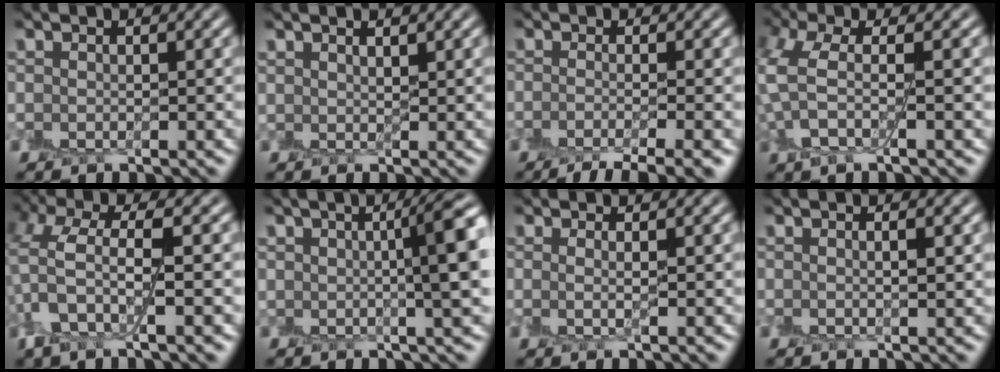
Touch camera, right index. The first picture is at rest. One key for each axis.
{"total": 0.9, "fx": 0.9, "fy": -0.2, "fz": -0.2, "tx": 0.007, "ty": 0.002, "tz": 0.018}
{"total": 5.7, "fx": -3.2, "fy": 1.5, "fz": 4.5, "tx": -0.048, "ty": -0.006, "tz": -0.054}
{"total": 4.8, "fx": 0.4, "fy": 1.9, "fz": 4.5, "tx": -0.104, "ty": 0.005, "tz": 0.002}
{"total": 5.0, "fx": 0.5, "fy": 2.0, "fz": 4.6, "tx": -0.098, "ty": 0.006, "tz": 0.006}
{"total": 4.6, "fx": 1.1, "fy": 1.0, "fz": 4.3, "tx": -0.039, "ty": 0.013, "tz": 0.018}
{"total": 1.0, "fx": 0.2, "fy": 0.0, "fz": 1.0, "tx": -0.020, "ty": -0.003, "tz": 0.003}
{"total": 1.2, "fx": 0.3, "fy": 0.1, "fz": 1.1, "tx": -0.012, "ty": 0.003, "tz": 0.004}